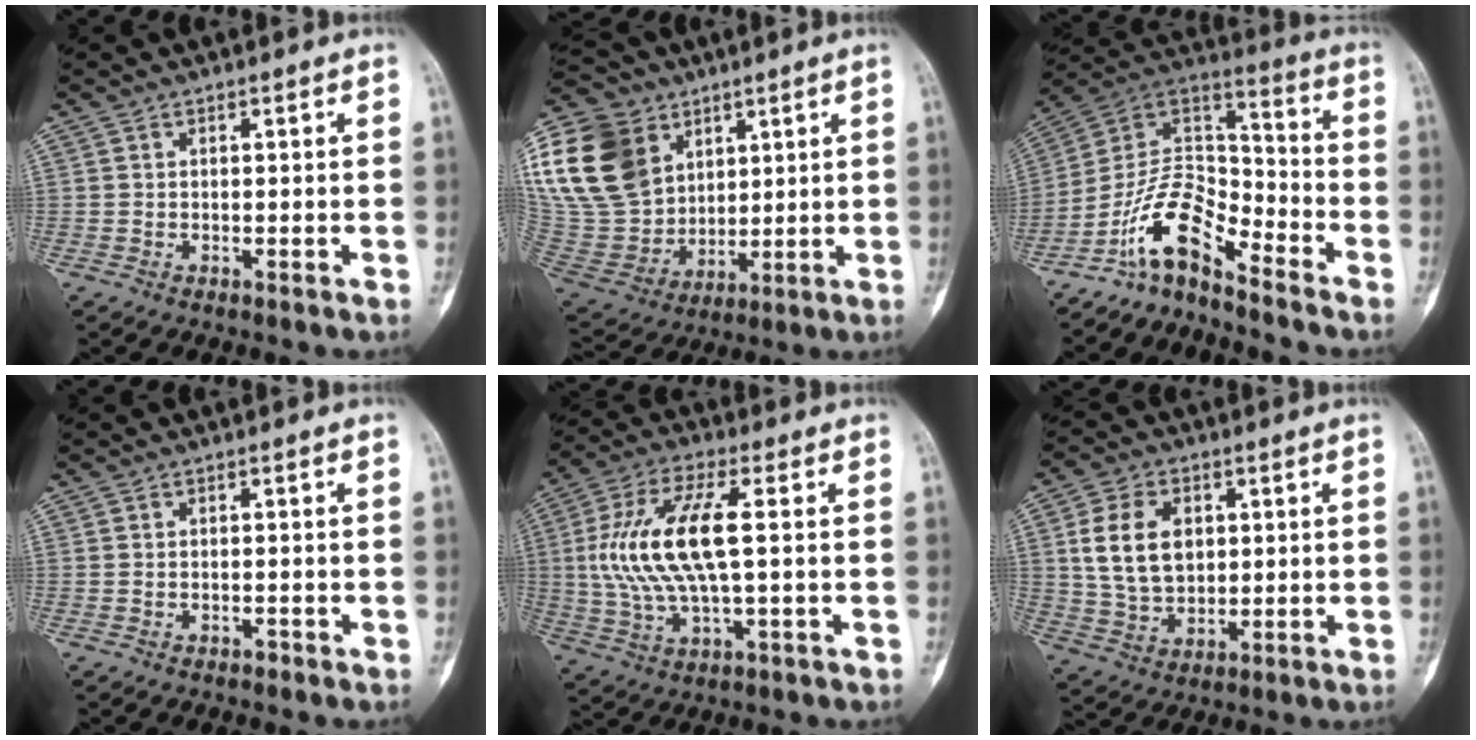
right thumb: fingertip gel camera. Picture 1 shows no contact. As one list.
[{"total": 25.6, "force": [9.8, 19.6, 13.2], "torque": [-0.286, 0.009, 0.207]}, {"total": 11.8, "force": [-9.0, 4.3, 6.4], "torque": [-0.106, 0.103, -0.179]}, {"total": 0.7, "force": [-0.6, 0.4, 0.2], "torque": [-0.001, 0.004, -0.011]}, {"total": 15.5, "force": [1.3, 5.6, 14.4], "torque": [-0.306, 0.015, 0.026]}, {"total": 11.3, "force": [2.3, 7.9, 7.8], "torque": [-0.130, -0.006, 0.050]}]